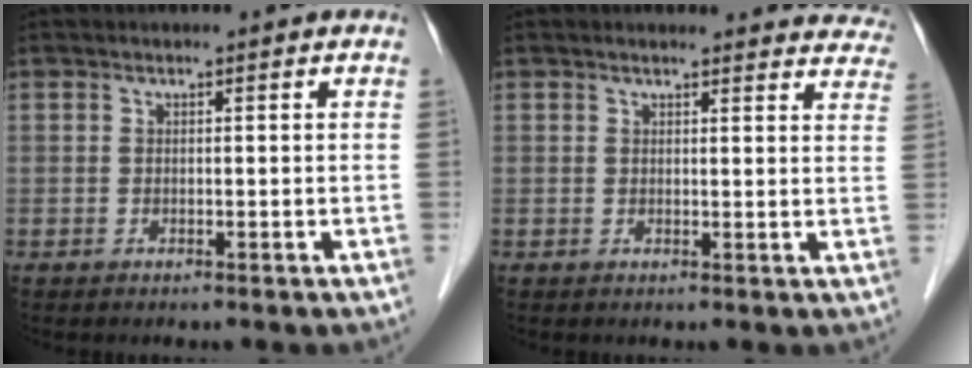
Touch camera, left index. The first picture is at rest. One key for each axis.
{"total": 13.4, "fx": 12.8, "fy": 3.1, "fz": 2.5, "tx": 0.010, "ty": -0.024, "tz": 0.112}